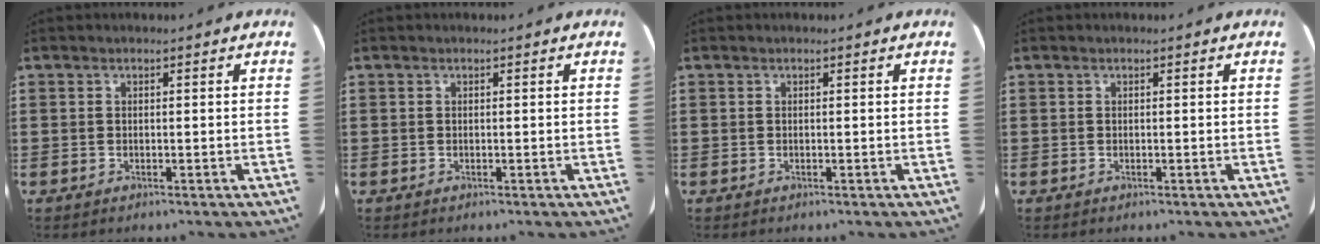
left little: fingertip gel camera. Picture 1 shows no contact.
{"total": 0.0}
{"total": 0.0}
{"total": 0.0}